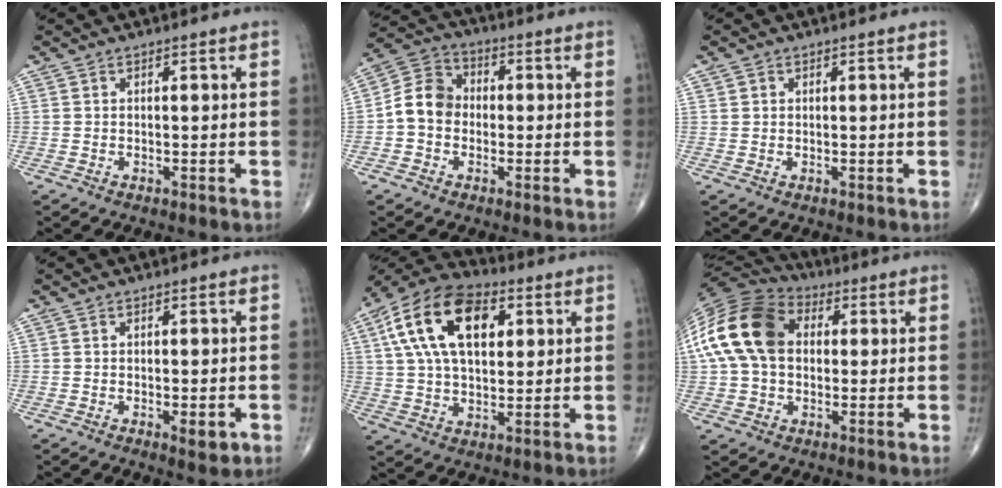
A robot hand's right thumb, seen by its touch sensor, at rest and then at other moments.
{"total": 8.3, "force": [-1.0, 6.9, 4.4], "torque": [-0.066, 0.032, -0.035]}
{"total": 0.9, "force": [0.4, 0.8, 0.2], "torque": [0.004, -0.001, 0.005]}
{"total": 2.9, "force": [-0.8, 1.0, 2.5], "torque": [-0.026, -0.006, -0.007]}
{"total": 19.5, "force": [6.2, 11.2, 14.7], "torque": [-0.249, 0.003, 0.102]}
{"total": 18.5, "force": [2.9, 13.1, 12.8], "torque": [-0.254, 0.028, 0.044]}